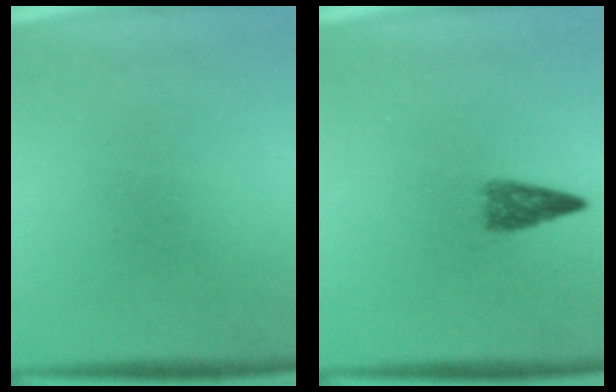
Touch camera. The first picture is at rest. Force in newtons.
{"total": 2.5}